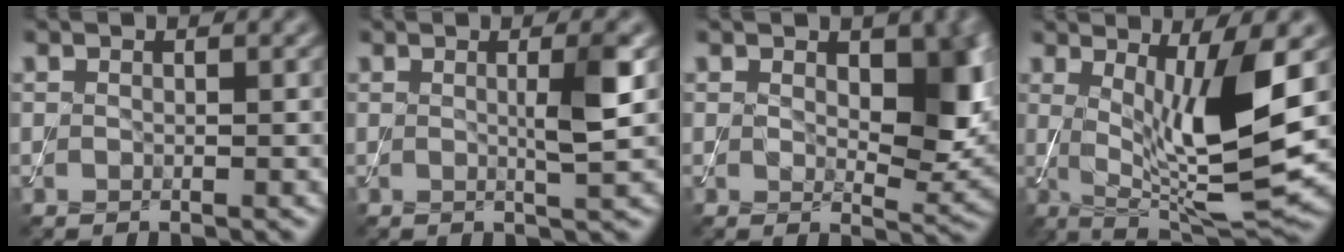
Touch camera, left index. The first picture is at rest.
{"total": 3.1, "force": [0.3, 0.4, 3.1], "torque": [-0.045, 0.000, 0.000]}
{"total": 6.4, "force": [1.3, 3.6, 5.1], "torque": [-0.069, -0.012, 0.026]}
{"total": 9.2, "force": [1.4, 2.1, 8.9], "torque": [-0.143, -0.024, 0.034]}